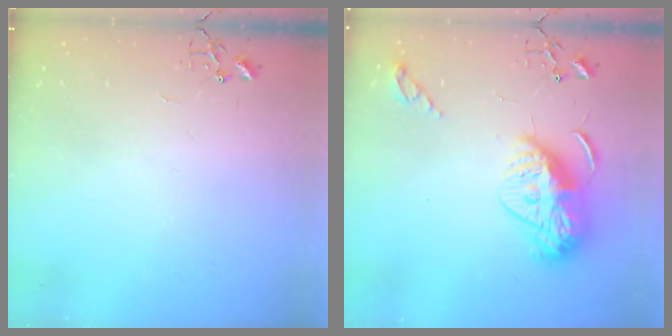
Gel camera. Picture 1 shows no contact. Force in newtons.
{"total": 16.0, "press": 16.0, "slide": 0.9}